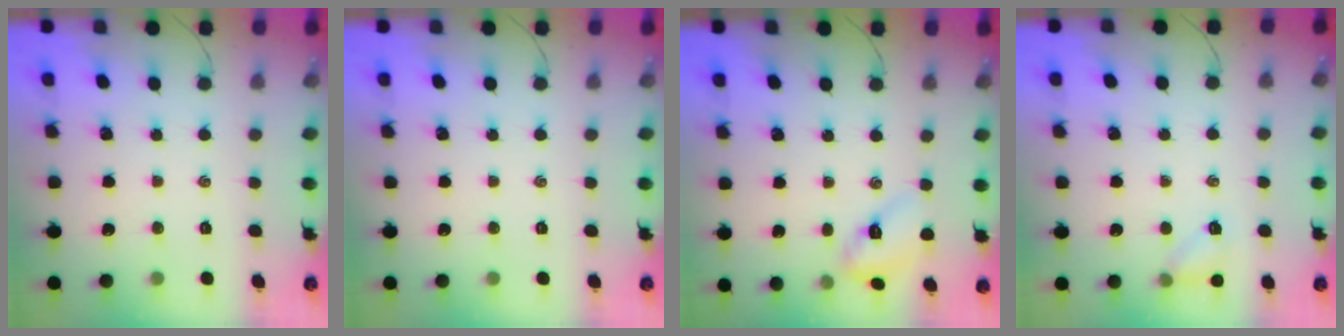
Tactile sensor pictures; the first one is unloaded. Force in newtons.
{"total": 0.0}
{"total": 7.1, "press": 7.1, "slide": 0.1}
{"total": 6.0, "press": 5.8, "slide": 1.5}